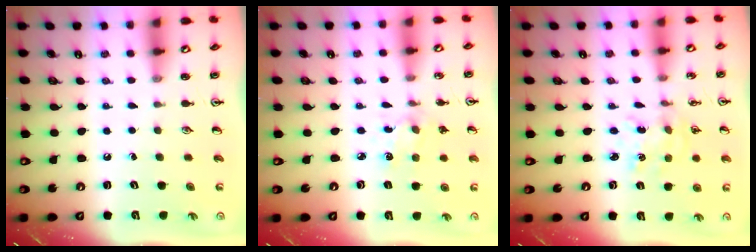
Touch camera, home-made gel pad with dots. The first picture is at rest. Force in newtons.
{"total": 2.1, "press": 2.0, "slide": 0.7}
{"total": 1.4, "press": 1.4, "slide": 0.2}